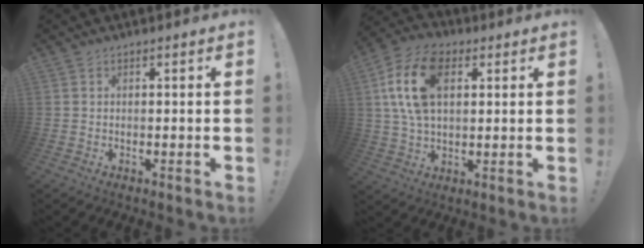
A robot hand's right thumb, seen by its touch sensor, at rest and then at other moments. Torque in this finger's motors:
{"motor_torque": [1.78, 1.83, 0.18, 0.16, 0.39]}